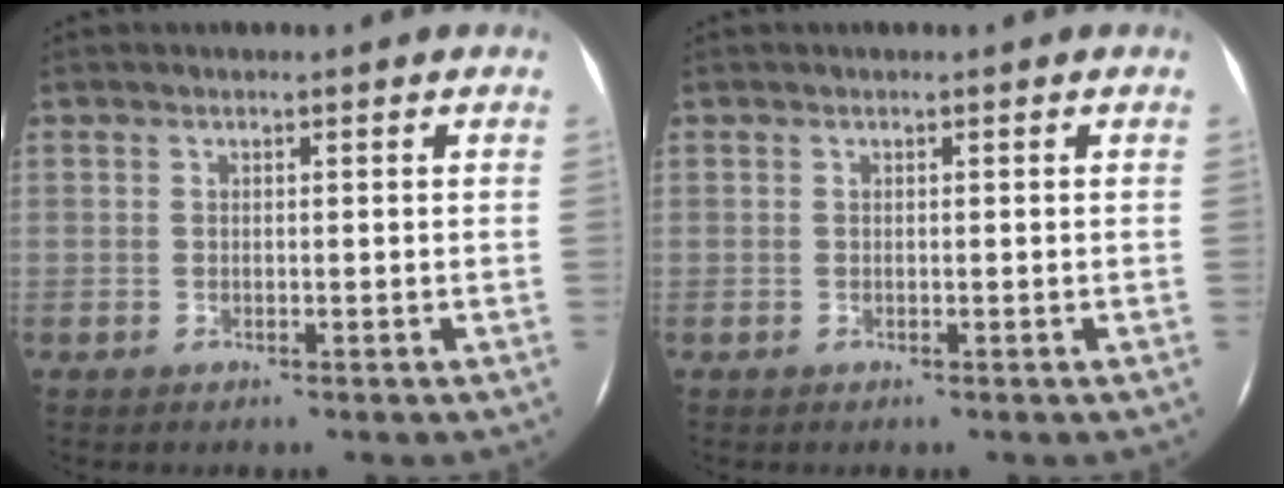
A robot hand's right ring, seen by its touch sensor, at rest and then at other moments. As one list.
[{"total": 0.0}]